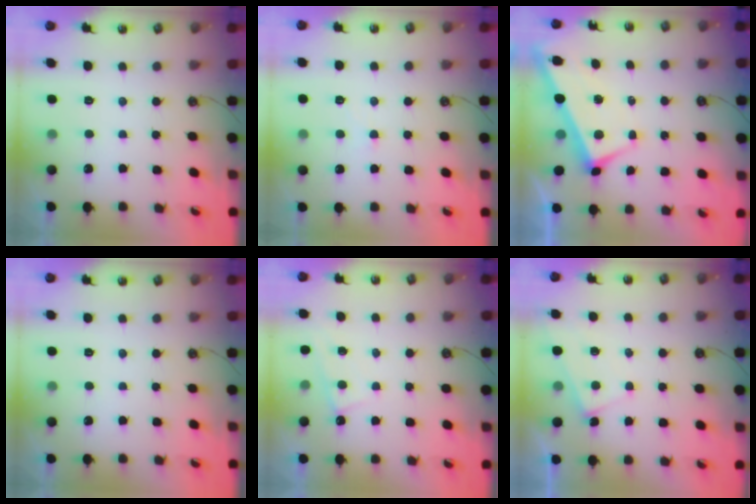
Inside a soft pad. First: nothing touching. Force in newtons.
{"total": 1.0, "press": 1.0, "slide": 0.2}
{"total": 2.9, "press": 2.8, "slide": 0.9}
{"total": 0.0}
{"total": 2.2, "press": 2.2, "slide": 0.2}
{"total": 3.9, "press": 3.9, "slide": 0.2}